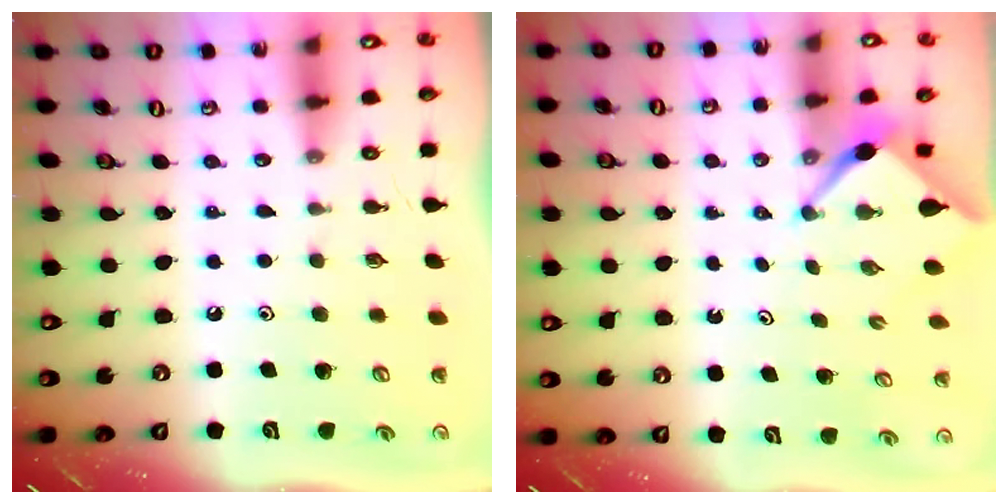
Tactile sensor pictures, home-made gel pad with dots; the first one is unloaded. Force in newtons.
{"total": 2.4, "press": 2.4, "slide": 0.2}